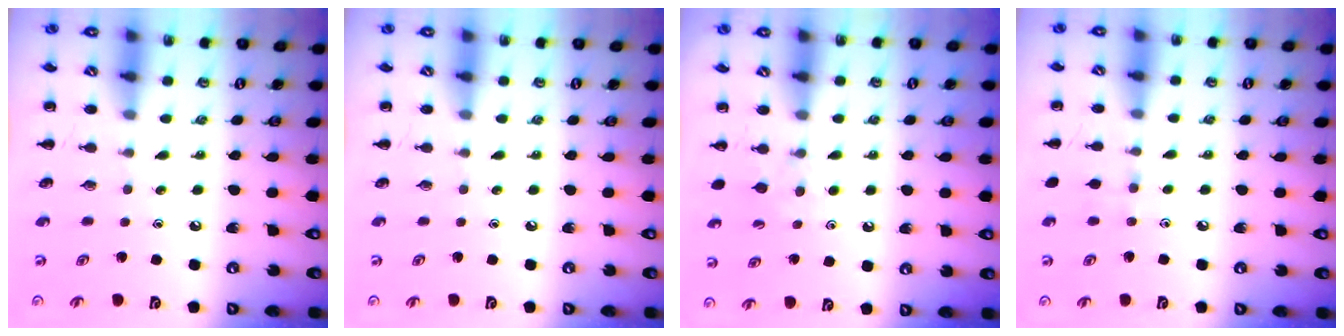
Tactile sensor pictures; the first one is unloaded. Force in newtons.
{"total": 0.0}
{"total": 5.7, "press": 5.4, "slide": 1.9}
{"total": 5.2, "press": 4.9, "slide": 1.7}